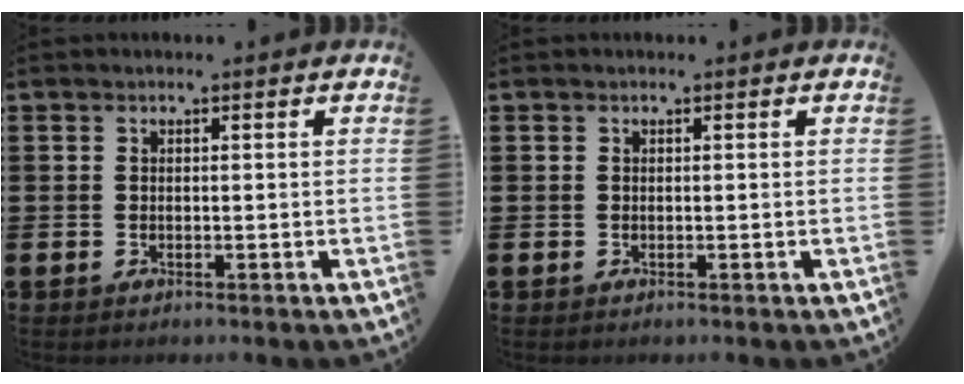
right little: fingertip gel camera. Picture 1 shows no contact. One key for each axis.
{"total": 0.0}